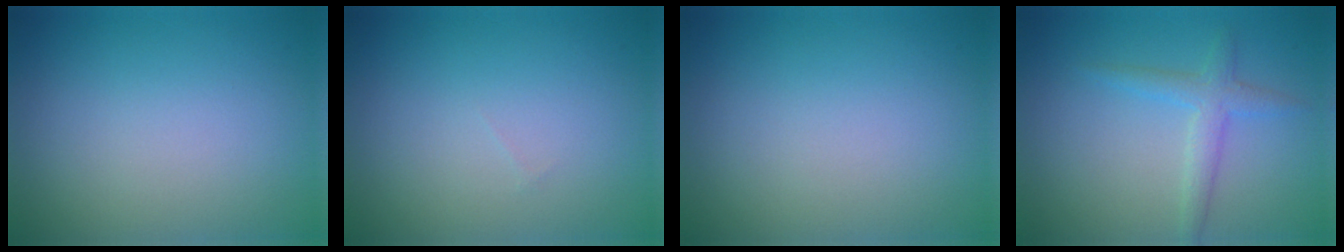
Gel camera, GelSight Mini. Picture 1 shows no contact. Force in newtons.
{"total": 0.0}
{"total": 0.0}
{"total": 2.3, "press": 2.3, "slide": 0.1}